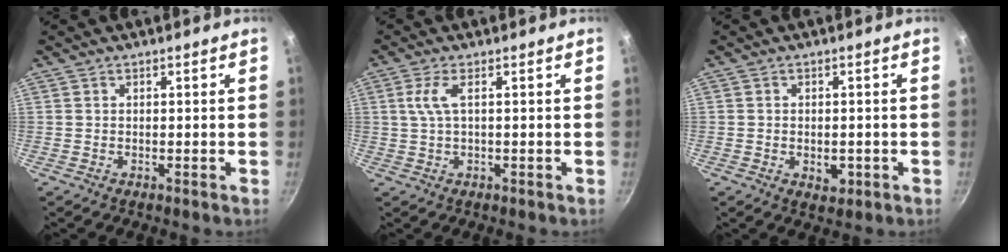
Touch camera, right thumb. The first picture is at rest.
{"total": 3.6, "force": [0.8, 0.8, 3.4], "torque": [-0.081, 0.004, 0.018]}
{"total": 3.4, "force": [-0.9, 2.1, 2.5], "torque": [-0.033, 0.000, -0.009]}